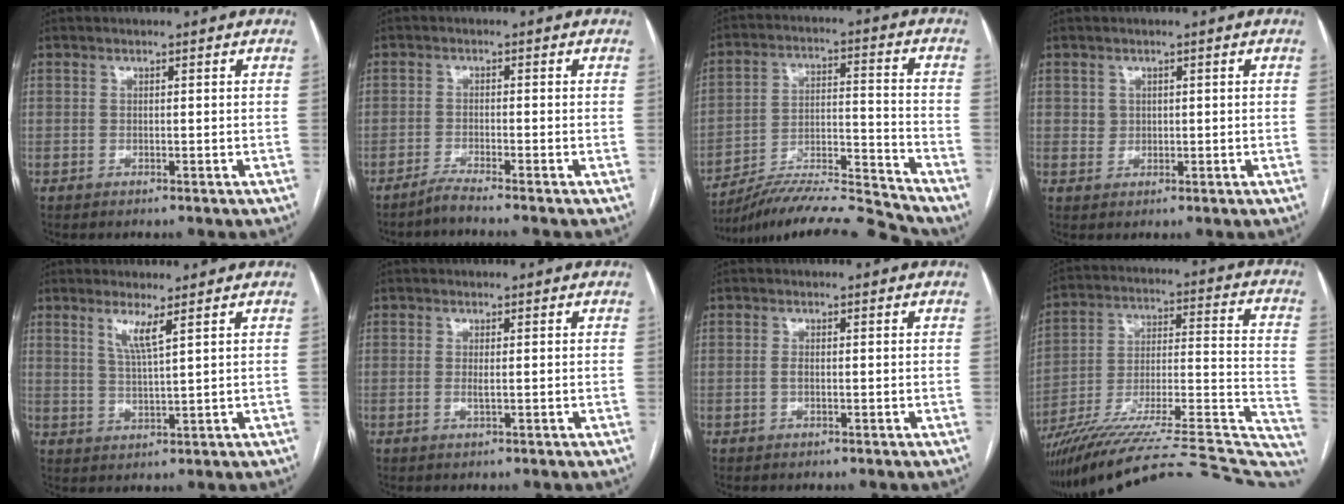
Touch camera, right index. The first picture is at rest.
{"total": 2.9, "force": [-2.5, -1.1, 0.9], "torque": [-0.016, -0.004, -0.048]}
{"total": 14.9, "force": [-14.4, -1.2, 3.9], "torque": [-0.064, 0.027, -0.250]}
{"total": 1.5, "force": [0.5, 1.4, 0.2], "torque": [0.003, 0.000, 0.006]}
{"total": 3.7, "force": [2.2, -0.3, 3.0], "torque": [-0.062, -0.011, 0.045]}
{"total": 0.7, "force": [-0.2, 0.0, 0.7], "torque": [-0.017, -0.002, -0.002]}
{"total": 0.8, "force": [-0.1, 0.3, 0.7], "torque": [-0.017, 0.001, 0.000]}
{"total": 35.7, "force": [-31.1, 3.8, 17.1], "torque": [-0.189, -0.018, -0.442]}